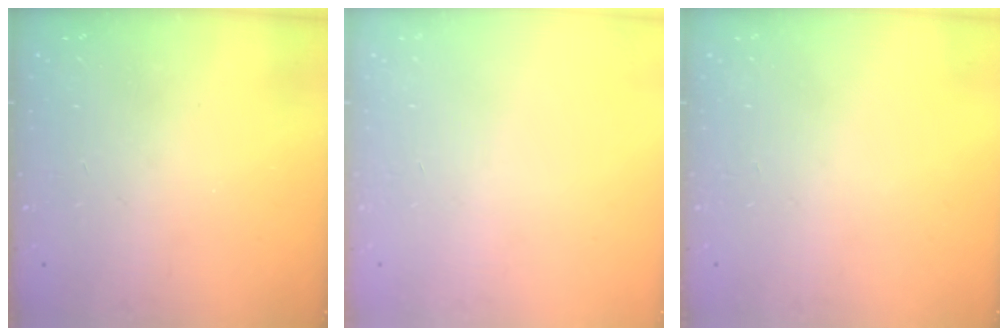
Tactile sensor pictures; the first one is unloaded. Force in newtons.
{"total": 0.0}
{"total": 0.0}